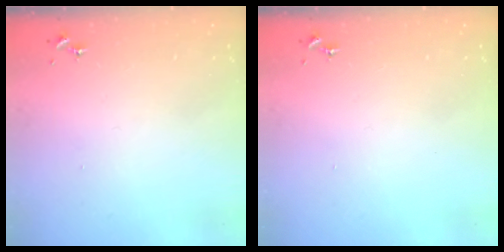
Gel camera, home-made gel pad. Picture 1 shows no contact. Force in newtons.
{"total": 0.0}